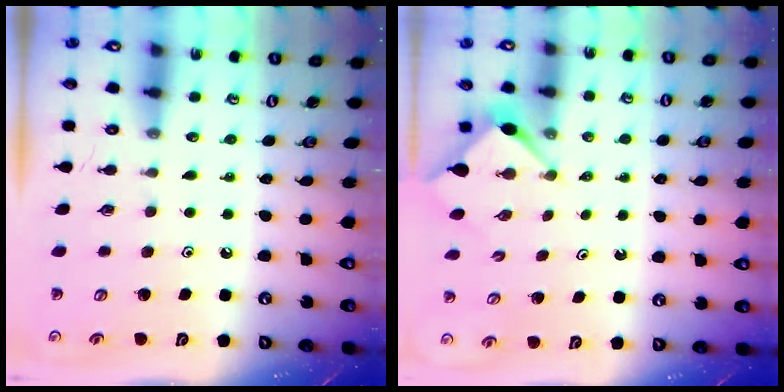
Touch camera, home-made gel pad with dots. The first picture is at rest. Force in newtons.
{"total": 2.6, "press": 2.6, "slide": 0.3}